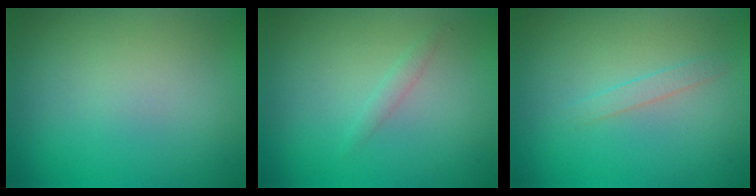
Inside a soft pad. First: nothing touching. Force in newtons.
{"total": 0.8, "press": 0.8, "slide": 0.0}
{"total": 1.0, "press": 1.0, "slide": 0.0}